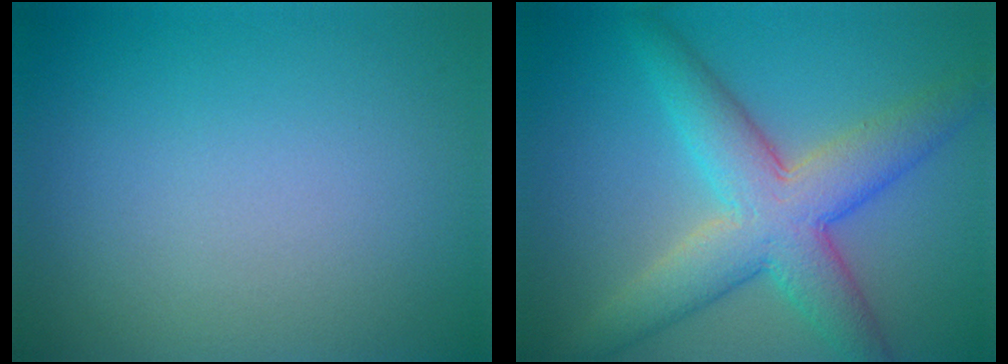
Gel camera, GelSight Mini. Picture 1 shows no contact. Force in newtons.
{"total": 7.5, "press": 7.5, "slide": 0.3}